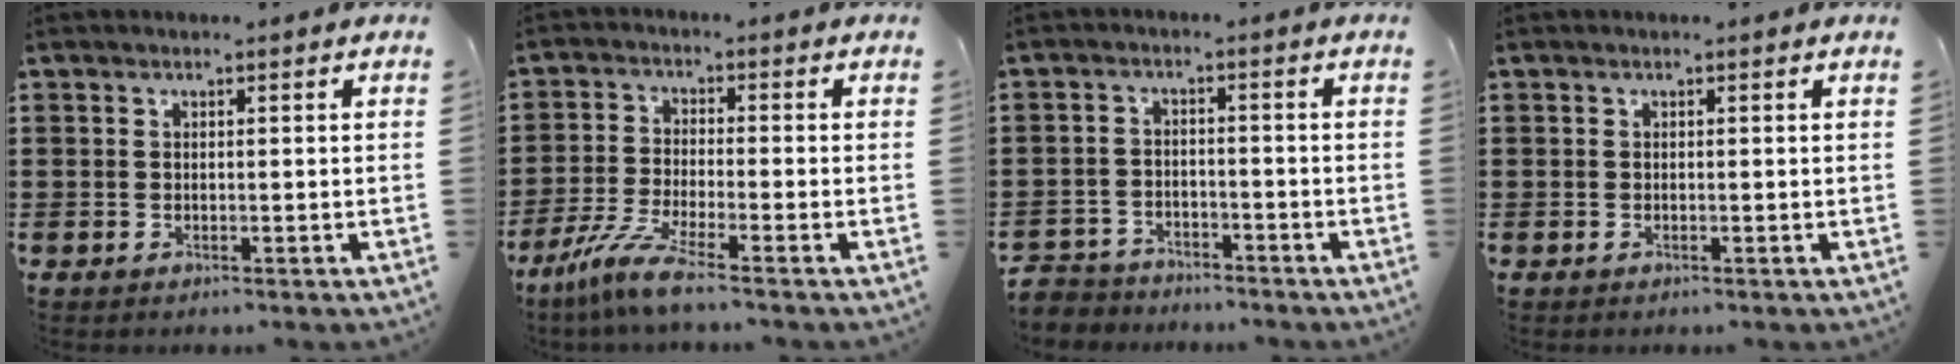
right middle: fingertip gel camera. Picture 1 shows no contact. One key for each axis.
{"total": 6.4, "fx": -4.8, "fy": 0.0, "fz": 4.2, "tx": -0.101, "ty": -0.023, "tz": -0.098}
{"total": 3.6, "fx": -3.5, "fy": 0.8, "fz": -0.4, "tx": -0.009, "ty": -0.005, "tz": -0.080}
{"total": 0.0}